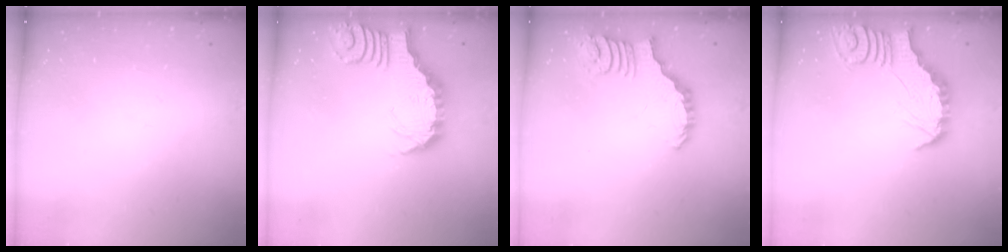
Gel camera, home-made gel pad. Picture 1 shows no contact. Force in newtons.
{"total": 3.0, "press": 3.0, "slide": 0.4}
{"total": 2.7, "press": 2.6, "slide": 0.5}
{"total": 3.0, "press": 3.0, "slide": 0.3}